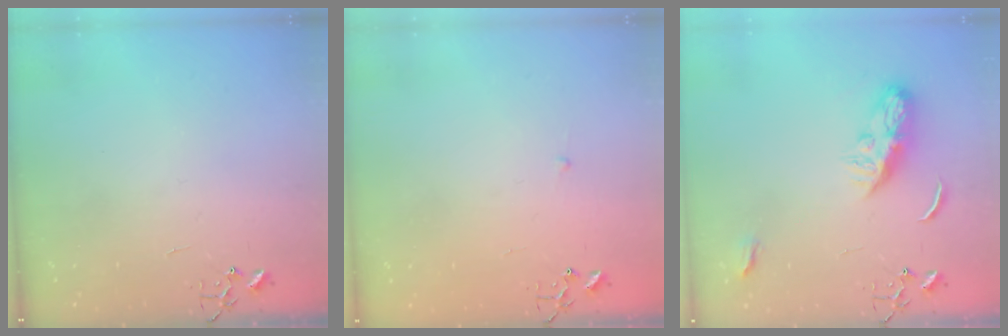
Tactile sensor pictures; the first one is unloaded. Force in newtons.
{"total": 2.3, "press": 2.3, "slide": 0.3}
{"total": 8.7, "press": 8.7, "slide": 0.4}